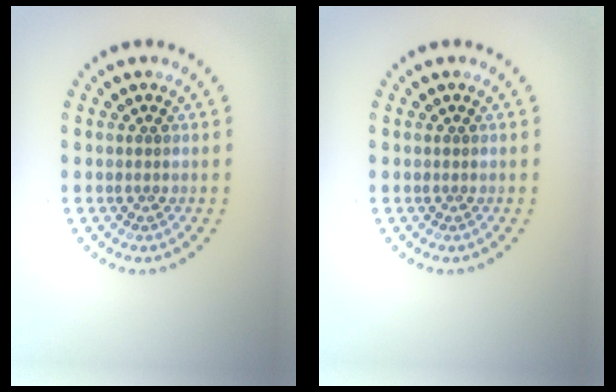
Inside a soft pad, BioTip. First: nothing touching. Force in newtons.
{"total": 0.0}